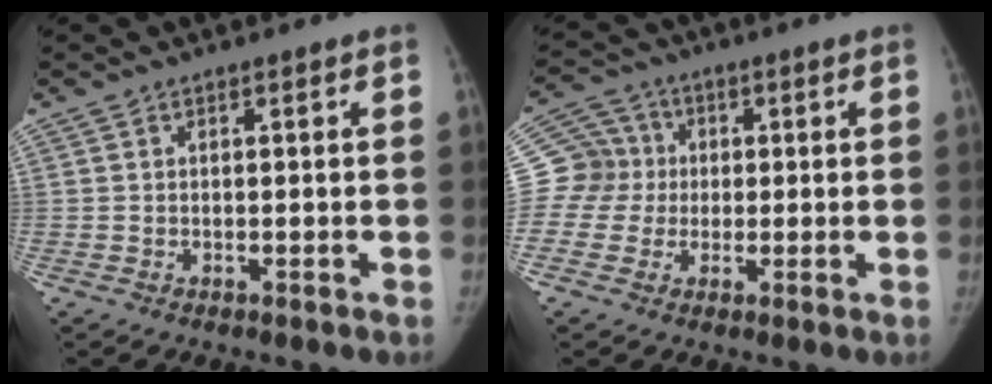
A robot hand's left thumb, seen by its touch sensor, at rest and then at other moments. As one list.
[{"total": 8.2, "force": [0.4, 8.0, 1.3], "torque": [0.008, 0.016, -0.001]}]